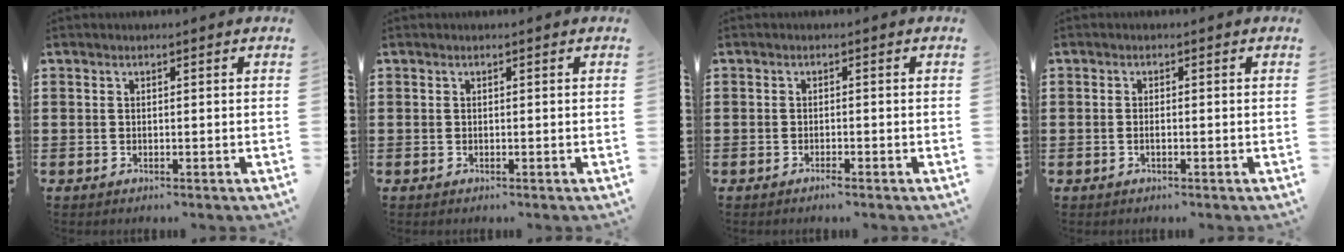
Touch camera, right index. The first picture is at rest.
{"total": 0.0}
{"total": 1.0, "force": [-0.8, 0.0, 0.6], "torque": [-0.012, -0.004, -0.014]}
{"total": 0.8, "force": [-0.3, 0.2, 0.7], "torque": [-0.014, -0.004, -0.005]}